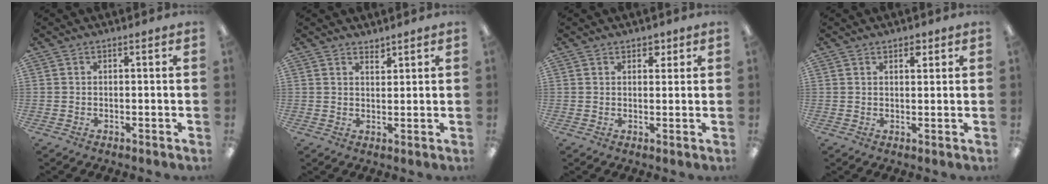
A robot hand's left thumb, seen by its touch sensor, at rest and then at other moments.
{"total": 2.2, "force": [2.1, 0.5, 0.2], "torque": [0.003, -0.013, 0.038]}
{"total": 2.3, "force": [1.7, 1.3, 0.9], "torque": [-0.003, -0.006, 0.028]}
{"total": 2.4, "force": [1.7, 1.1, 1.2], "torque": [-0.009, -0.006, 0.027]}